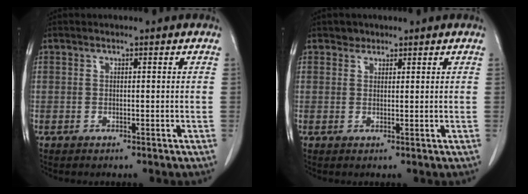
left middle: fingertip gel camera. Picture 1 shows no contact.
{"total": 1.3, "force": [1.0, 0.8, 0.0], "torque": [0.006, -0.001, 0.012]}